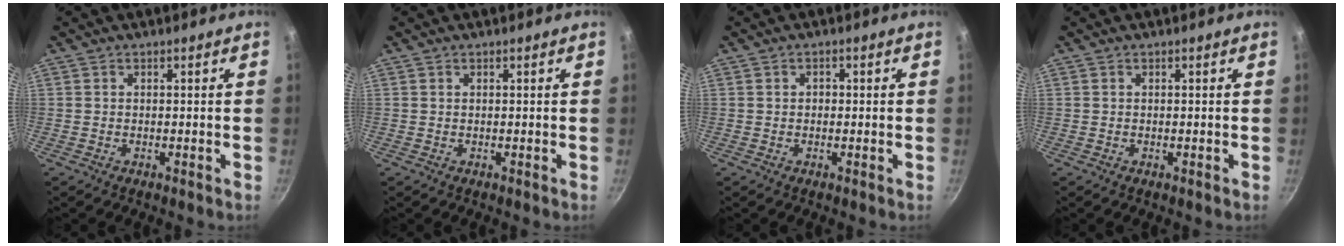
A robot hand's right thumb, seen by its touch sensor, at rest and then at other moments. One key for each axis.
{"total": 0.0}
{"total": 1.0, "fx": -0.1, "fy": 0.9, "fz": 0.5, "tx": -0.006, "ty": 0.005, "tz": -0.002}
{"total": 0.0}